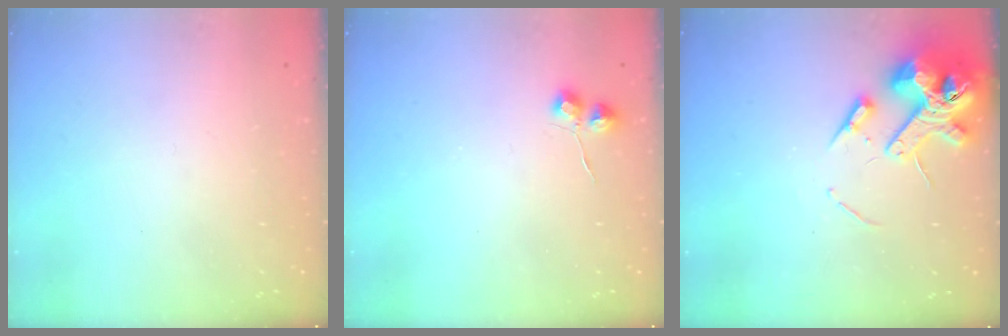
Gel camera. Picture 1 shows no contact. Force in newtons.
{"total": 5.5, "press": 5.5, "slide": 0.9}
{"total": 14.8, "press": 14.7, "slide": 2.2}